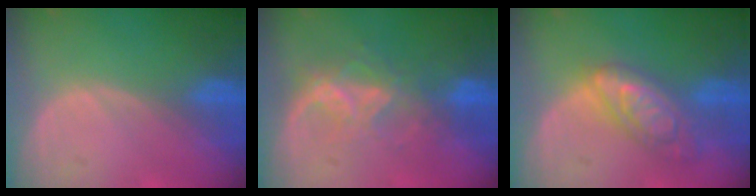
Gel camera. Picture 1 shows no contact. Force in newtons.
{"total": 6.8, "press": 6.2, "slide": 2.8}
{"total": 7.5, "press": 7.4, "slide": 0.6}